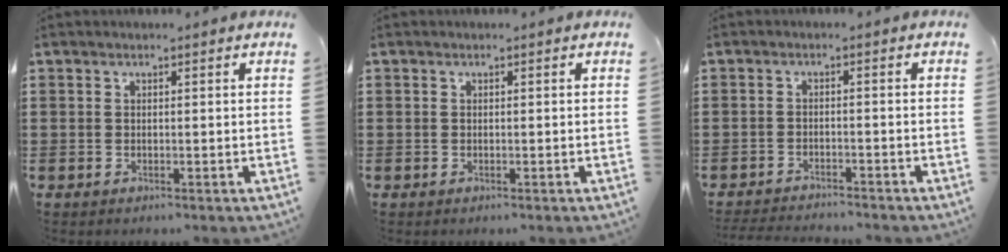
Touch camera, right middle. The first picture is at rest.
{"total": 0.0}
{"total": 2.6, "force": [-2.6, 0.0, 0.3], "torque": [-0.008, -0.005, -0.053]}